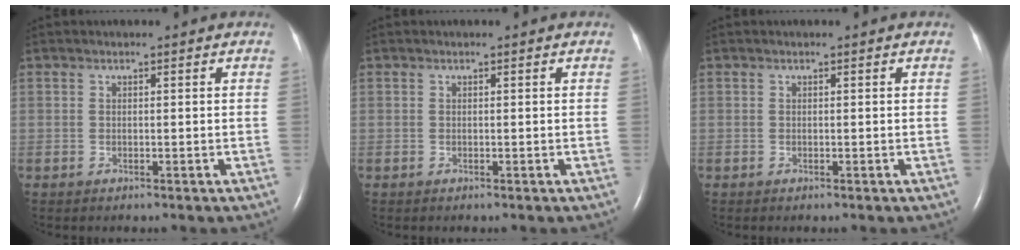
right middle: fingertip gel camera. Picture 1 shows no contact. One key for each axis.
{"total": 0.0}
{"total": 0.0}